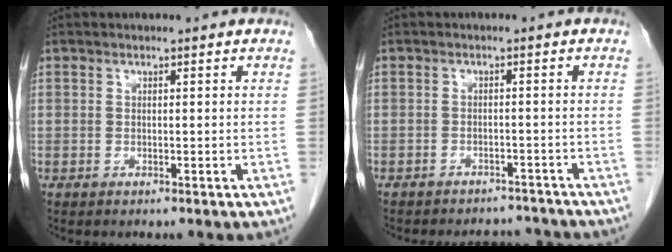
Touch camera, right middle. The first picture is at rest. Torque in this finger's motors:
{"motor_torque": [1.07, -1.07, 0.08, 0.06]}